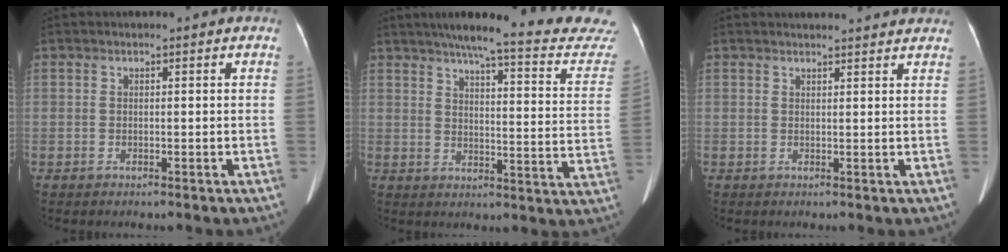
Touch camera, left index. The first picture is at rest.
{"total": 23.8, "force": [21.6, 1.2, 10.0], "torque": [-0.138, -0.069, 0.255]}
{"total": 7.1, "force": [6.9, 0.7, 1.8], "torque": [-0.019, 0.015, 0.066]}